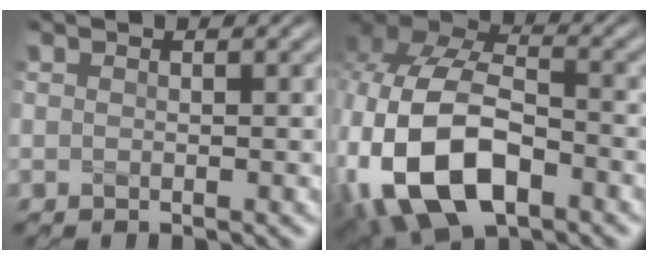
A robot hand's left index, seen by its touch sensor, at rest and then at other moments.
{"total": 14.5, "force": [-4.3, 9.2, 10.3], "torque": [-0.238, -0.035, -0.066]}